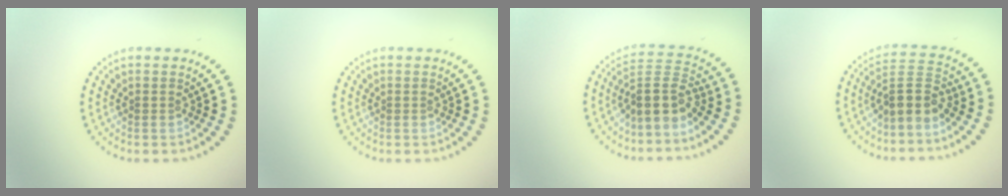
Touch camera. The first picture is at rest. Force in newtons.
{"total": 0.0}
{"total": 3.9, "press": 3.1, "slide": 2.4}
{"total": 3.4, "press": 3.0, "slide": 1.6}